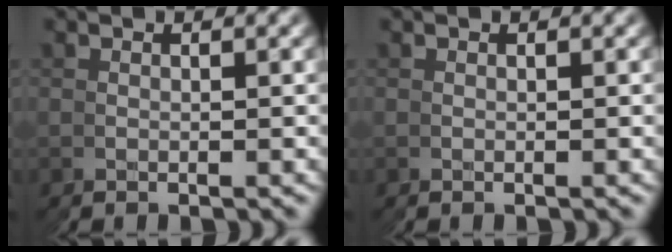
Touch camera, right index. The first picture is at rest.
{"total": 0.0}